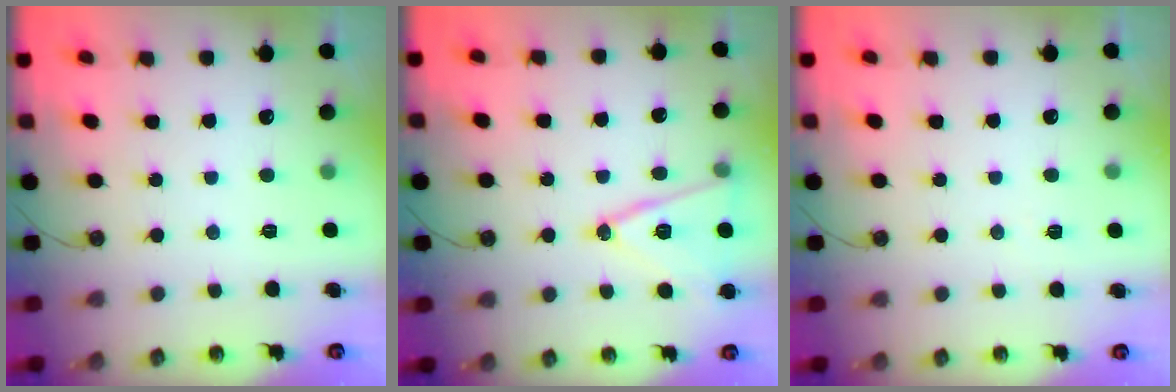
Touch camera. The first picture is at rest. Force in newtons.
{"total": 14.1, "press": 13.7, "slide": 3.3}
{"total": 3.9, "press": 3.6, "slide": 1.6}